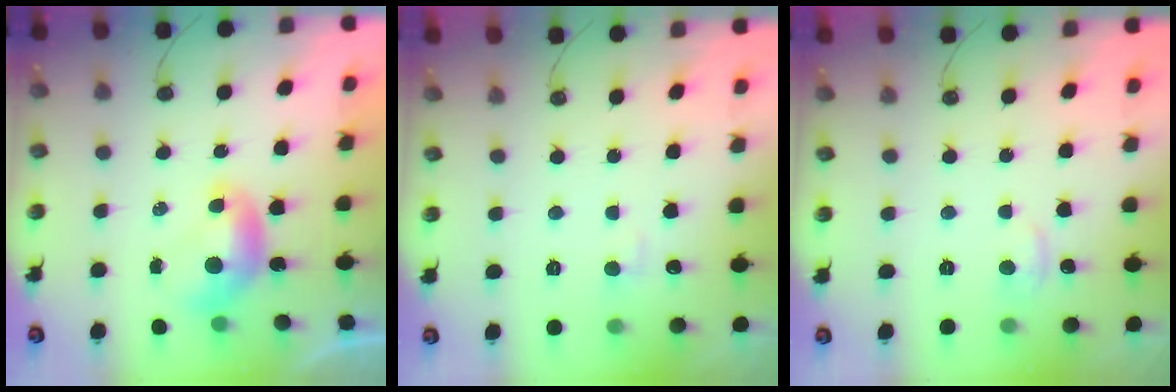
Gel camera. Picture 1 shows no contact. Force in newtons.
{"total": 2.1, "press": 2.1, "slide": 0.6}
{"total": 1.8, "press": 1.7, "slide": 0.6}